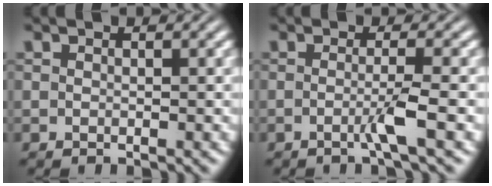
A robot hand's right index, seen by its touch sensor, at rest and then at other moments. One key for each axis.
{"total": 2.1, "fx": -0.8, "fy": -0.8, "fz": 1.7, "tx": -0.026, "ty": -0.003, "tz": -0.015}